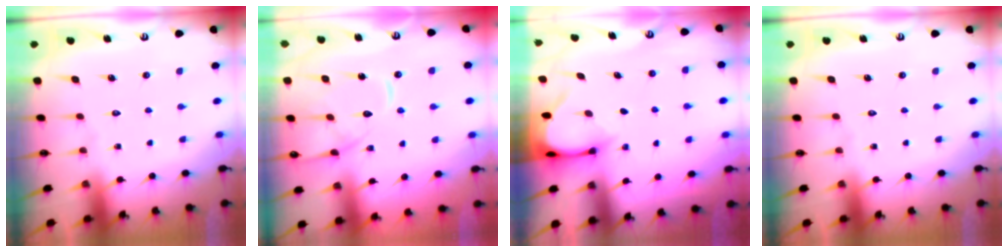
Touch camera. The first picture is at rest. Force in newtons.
{"total": 11.7, "press": 11.6, "slide": 1.3}
{"total": 3.3, "press": 3.3, "slide": 0.3}
{"total": 0.0}